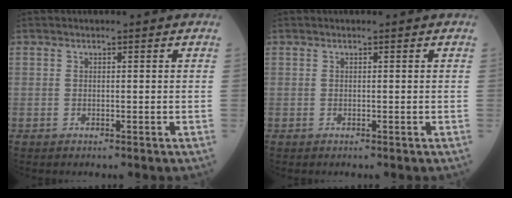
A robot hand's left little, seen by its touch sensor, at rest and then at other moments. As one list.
[{"total": 0.0}]